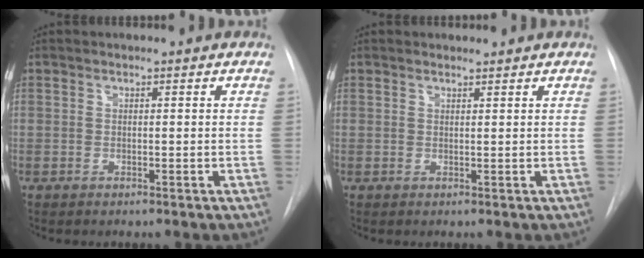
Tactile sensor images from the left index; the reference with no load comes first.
{"total": 0.7, "force": [0.7, 0.1, -0.1], "torque": [-0.009, -0.002, 0.013]}